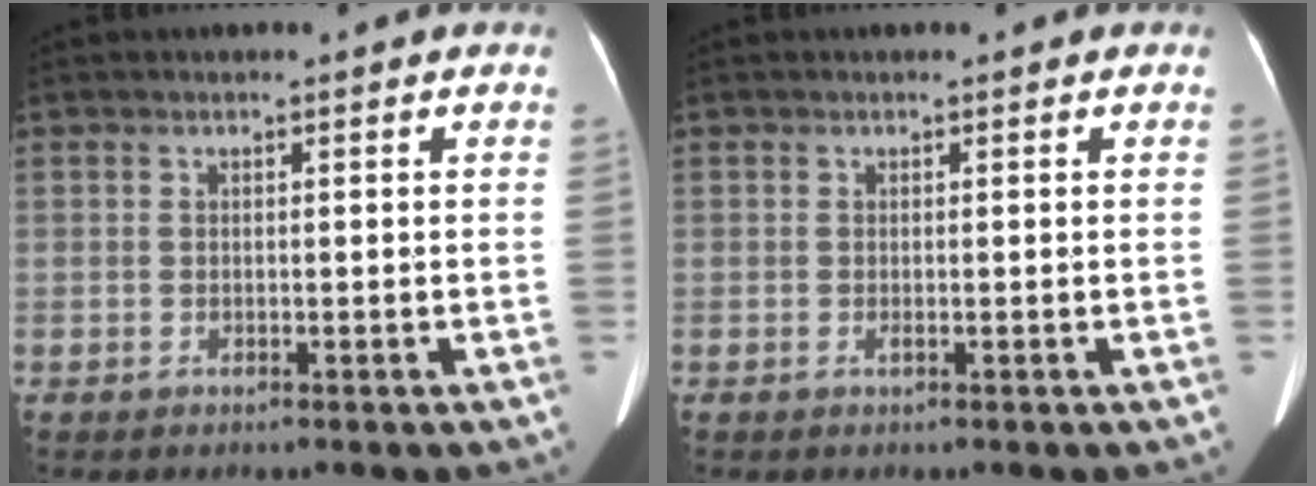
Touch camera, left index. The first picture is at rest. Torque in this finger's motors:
{"motor_torque": [0.45, 0.05, 0.13, 0.04]}